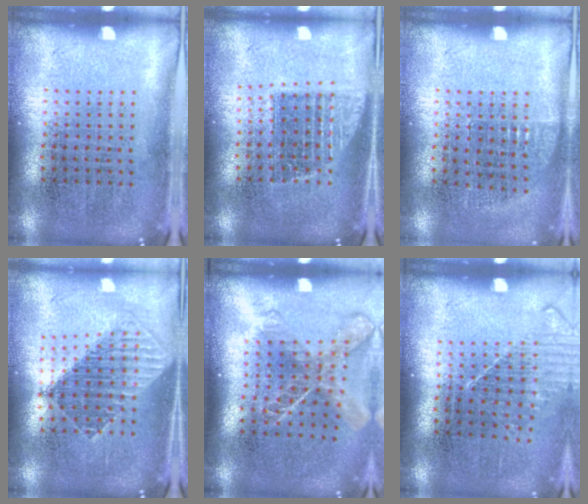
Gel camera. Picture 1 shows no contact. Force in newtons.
{"total": 1.4, "press": 1.2, "slide": 0.7}
{"total": 0.7, "press": 0.6, "slide": 0.3}
{"total": 1.7, "press": 1.4, "slide": 0.9}
{"total": 1.8, "press": 1.4, "slide": 1.2}
{"total": 1.2, "press": 1.2, "slide": 0.4}